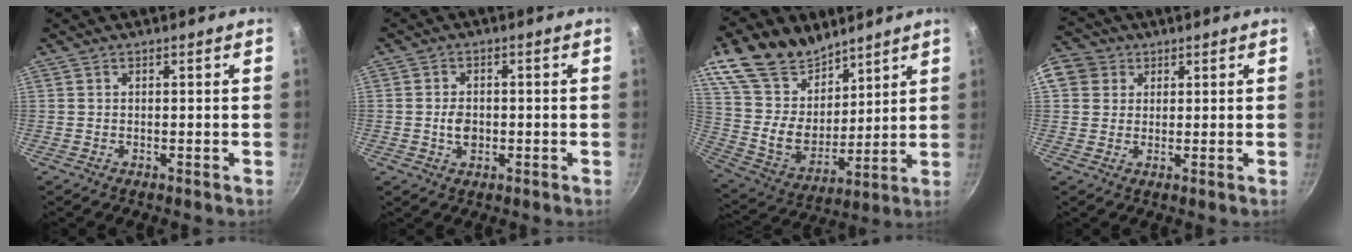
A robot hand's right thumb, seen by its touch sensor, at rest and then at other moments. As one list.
[{"total": 3.7, "force": [-0.6, 2.7, 2.4], "torque": [-0.031, 0.006, -0.010]}, {"total": 21.0, "force": [13.7, 13.0, 9.3], "torque": [-0.143, -0.072, 0.262]}, {"total": 9.0, "force": [3.1, 7.8, 3.1], "torque": [-0.054, 0.015, 0.048]}]